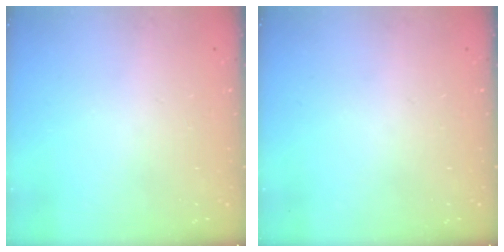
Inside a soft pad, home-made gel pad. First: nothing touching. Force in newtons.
{"total": 0.0}